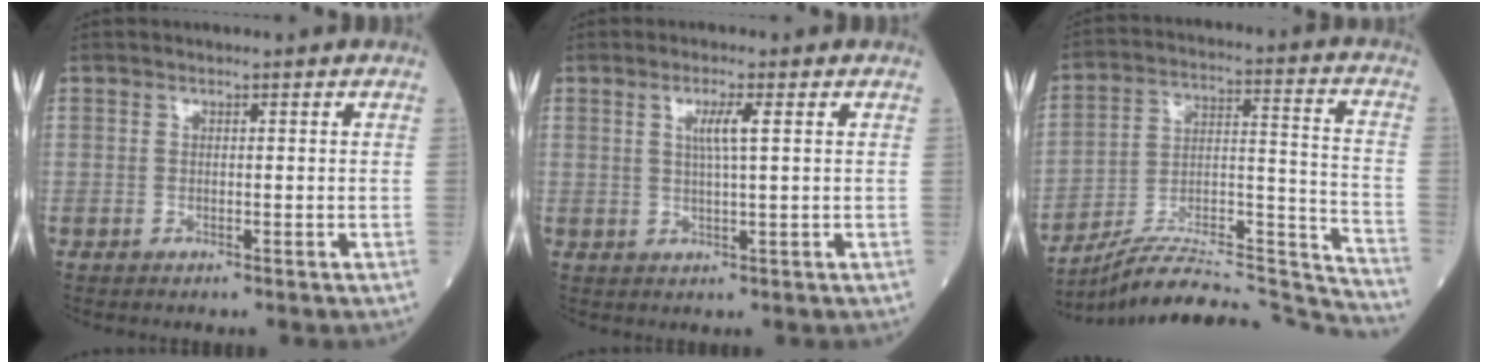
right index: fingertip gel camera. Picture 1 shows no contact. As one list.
[{"total": 3.2, "force": [0.9, -0.2, 3.0], "torque": [-0.058, -0.001, 0.016]}, {"total": 25.3, "force": [-24.4, 0.9, 6.6], "torque": [-0.081, 0.022, -0.369]}]